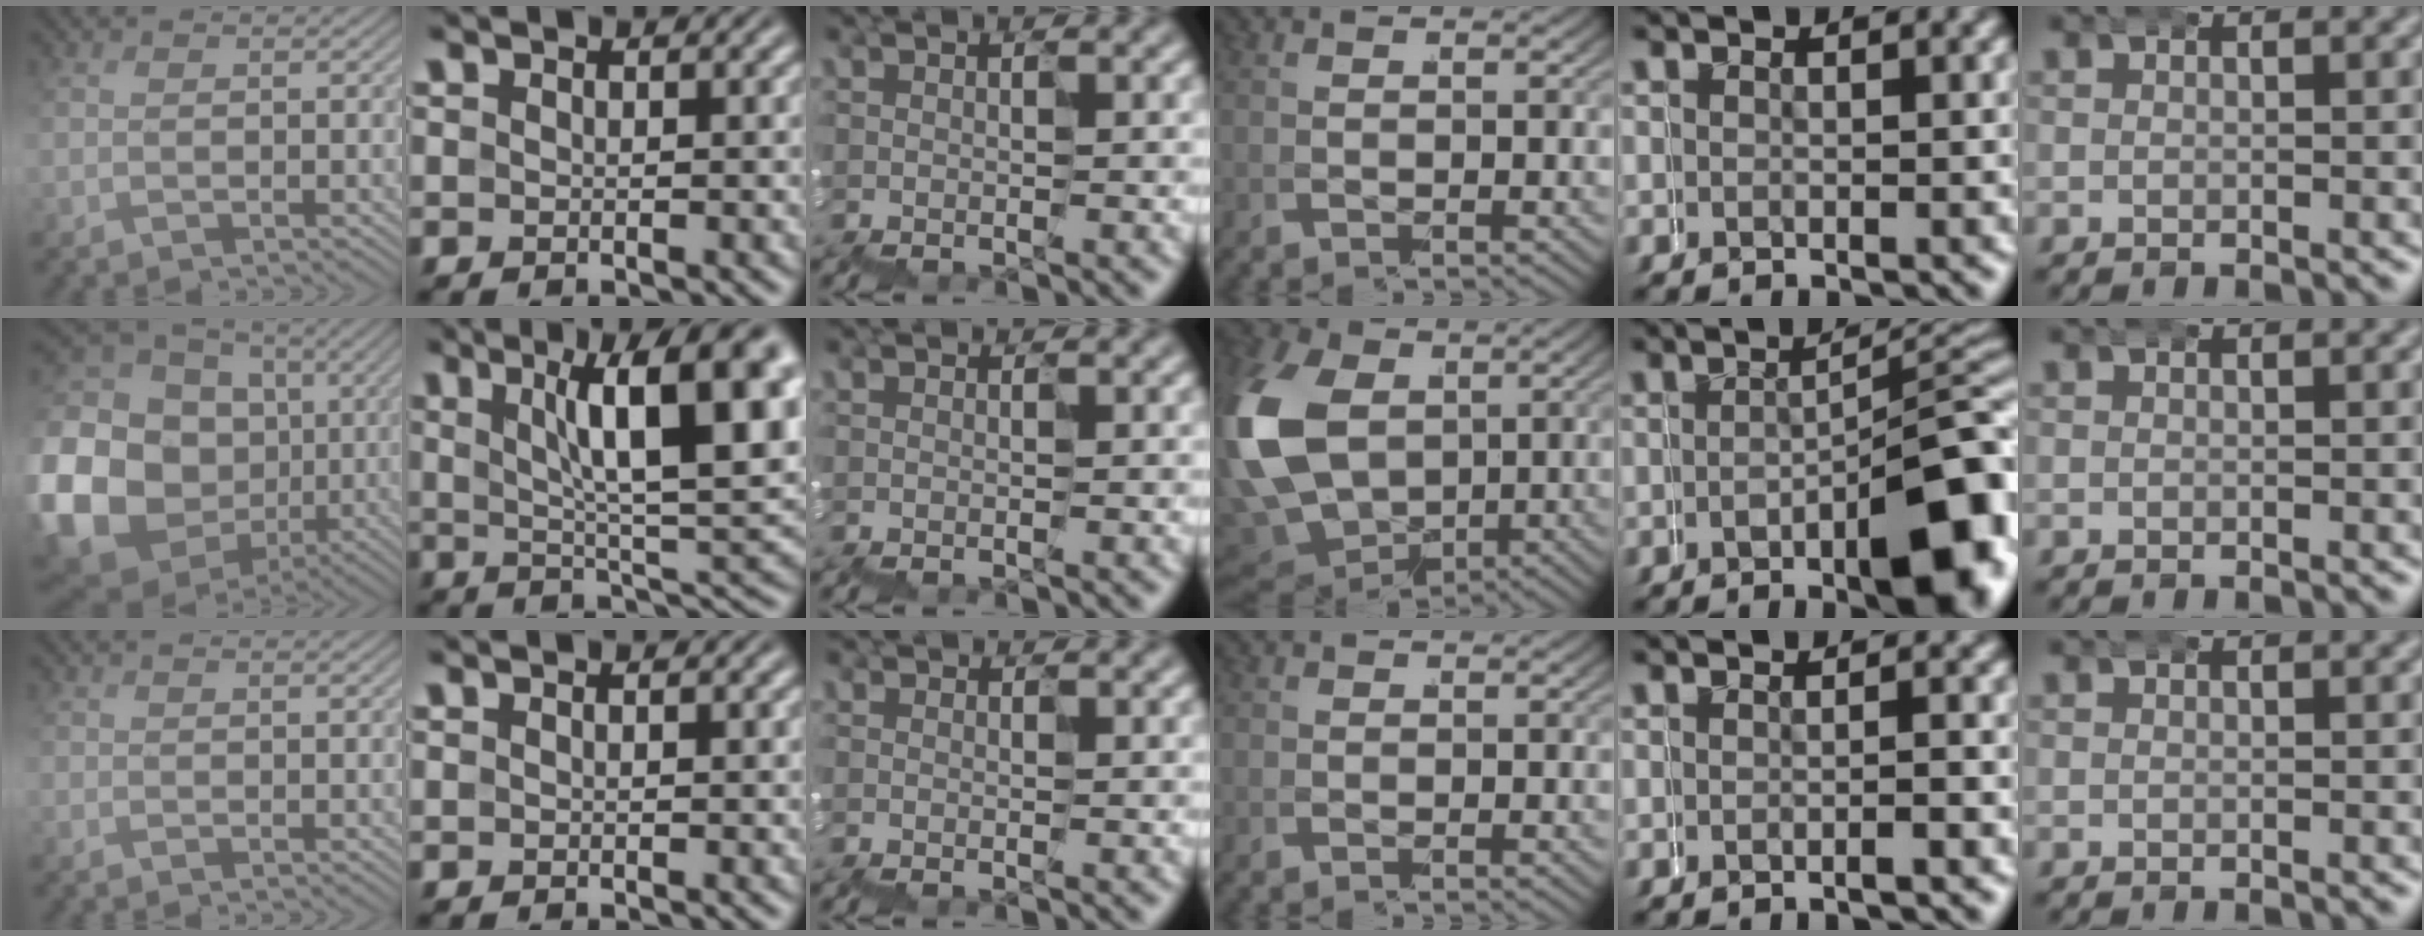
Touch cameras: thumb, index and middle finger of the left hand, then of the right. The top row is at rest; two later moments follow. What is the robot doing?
{"motion": "wrap", "object": "belt"}